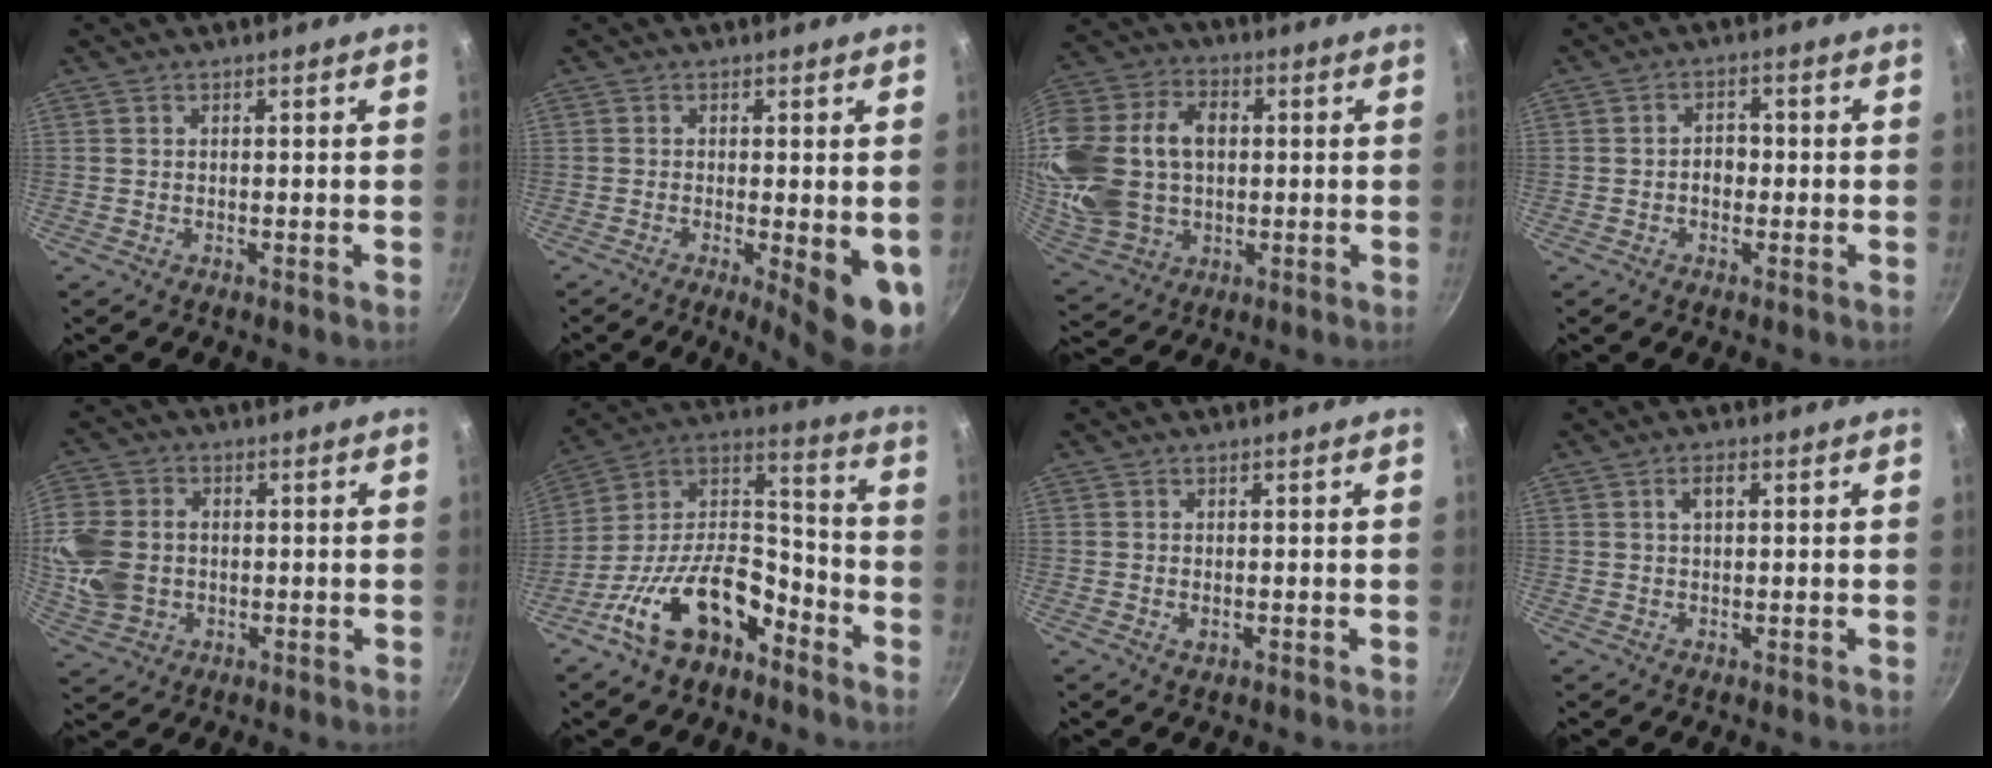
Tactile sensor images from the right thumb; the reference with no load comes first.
{"total": 9.5, "force": [-1.9, 2.7, 8.9], "torque": [-0.101, -0.009, -0.018]}
{"total": 23.5, "force": [1.7, 17.2, 16.0], "torque": [-0.335, 0.027, 0.039]}
{"total": 3.2, "force": [-0.5, 2.4, 2.1], "torque": [-0.010, 0.013, -0.011]}
{"total": 11.8, "force": [-0.4, 9.4, 7.1], "torque": [-0.138, 0.003, -0.009]}
{"total": 19.5, "force": [-10.8, 10.3, 12.5], "torque": [-0.180, 0.097, -0.200]}
{"total": 1.3, "force": [-0.2, 0.8, 0.9], "torque": [-0.015, -0.001, -0.003]}
{"total": 2.2, "force": [0.7, 1.2, 1.7], "torque": [-0.028, 0.006, 0.013]}